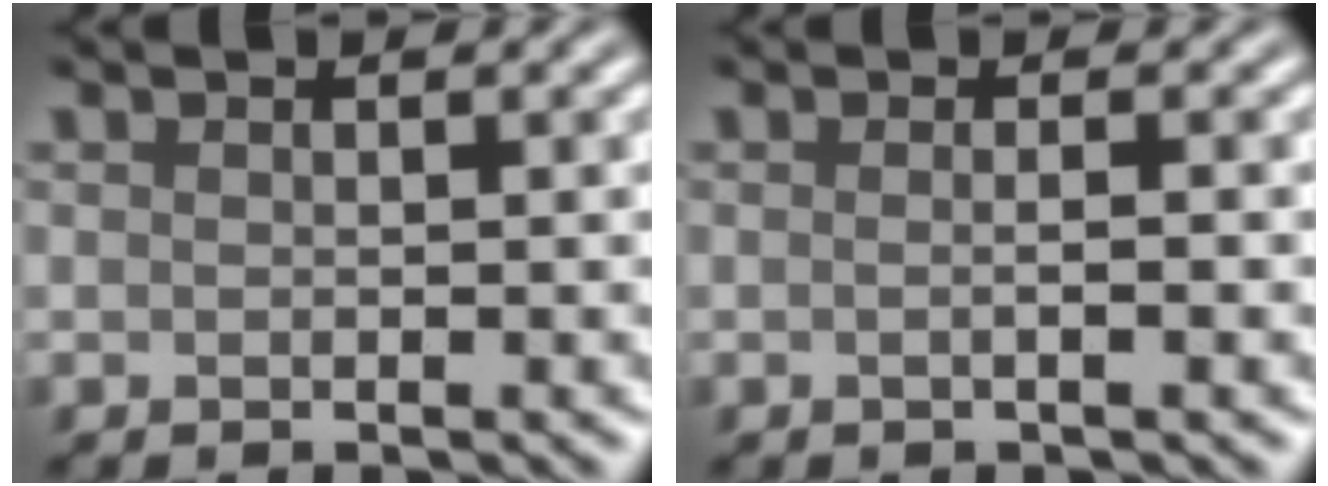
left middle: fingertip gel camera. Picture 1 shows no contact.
{"total": 2.0, "force": [0.2, 0.9, 1.7], "torque": [-0.001, -0.004, -0.013]}